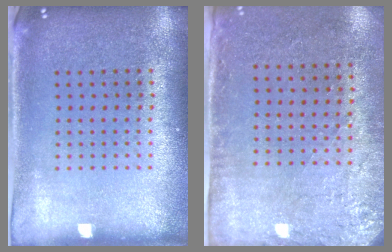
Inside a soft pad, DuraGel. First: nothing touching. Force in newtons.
{"total": 2.8, "press": 2.3, "slide": 1.6}